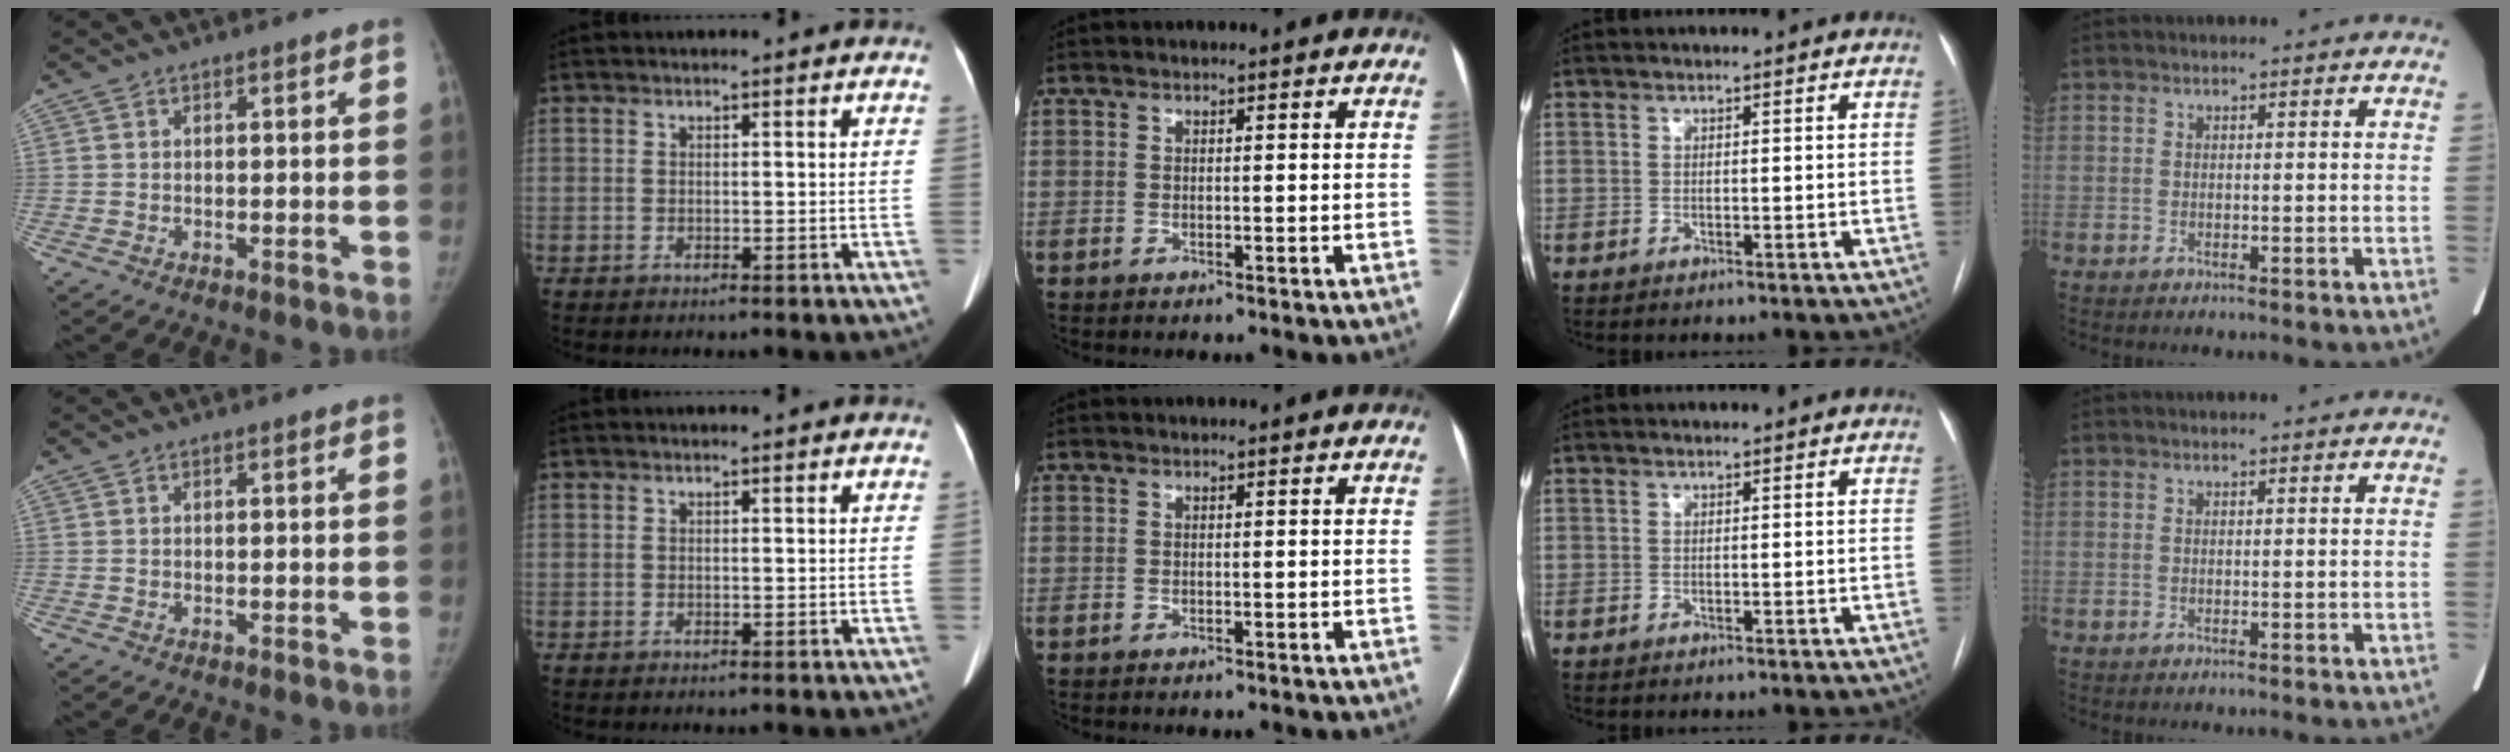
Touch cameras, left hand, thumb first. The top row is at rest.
{}